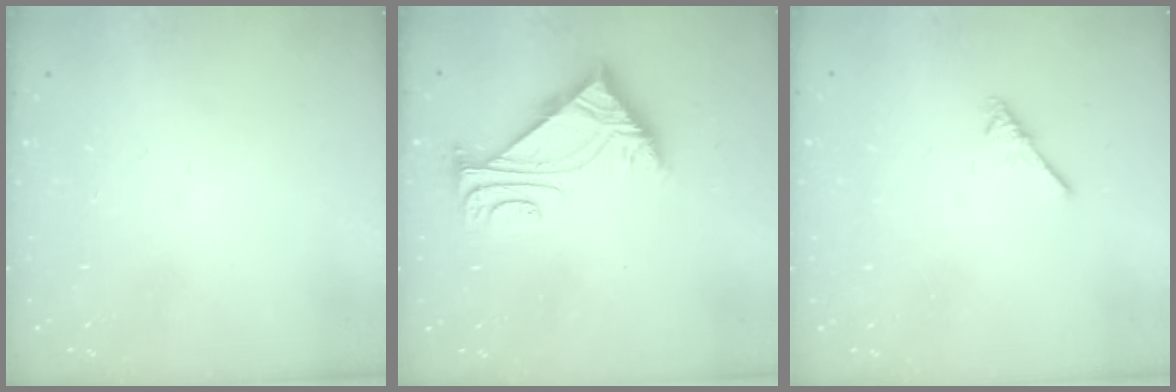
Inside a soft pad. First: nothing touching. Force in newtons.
{"total": 7.2, "press": 7.2, "slide": 1.1}
{"total": 2.2, "press": 2.1, "slide": 0.5}